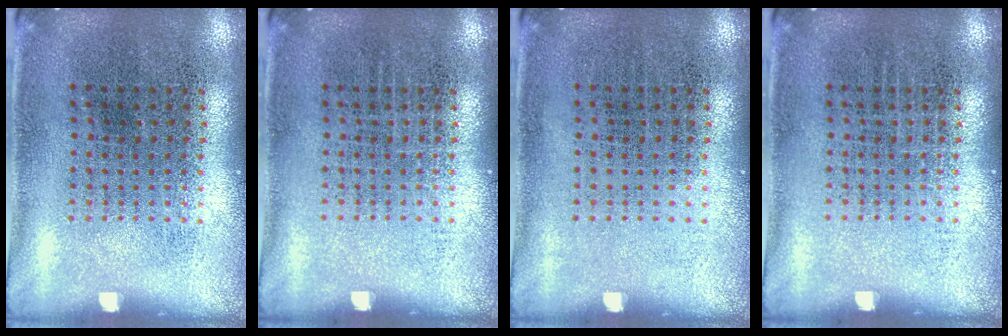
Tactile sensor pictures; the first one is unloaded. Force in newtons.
{"total": 0.0}
{"total": 0.0}
{"total": 0.0}